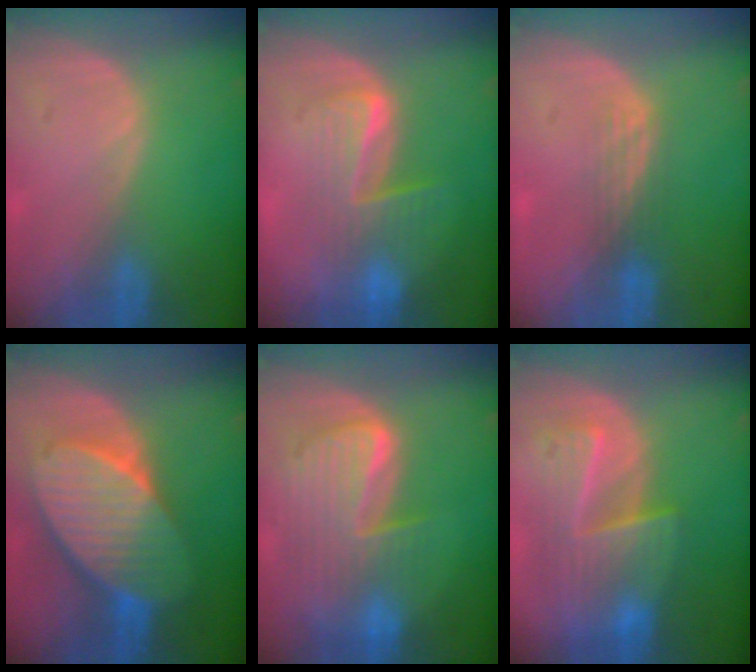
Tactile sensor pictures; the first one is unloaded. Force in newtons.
{"total": 6.3, "press": 6.2, "slide": 1.5}
{"total": 3.0, "press": 2.6, "slide": 1.4}
{"total": 10.6, "press": 10.6, "slide": 0.7}
{"total": 10.1, "press": 8.7, "slide": 5.2}
{"total": 8.9, "press": 8.3, "slide": 3.3}